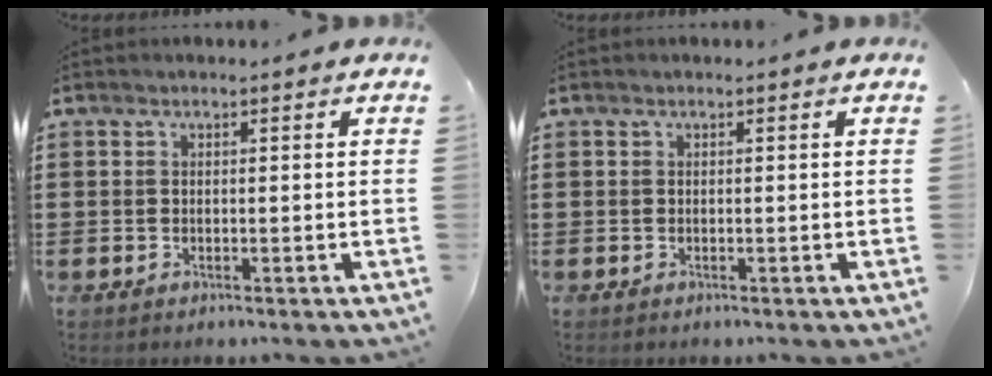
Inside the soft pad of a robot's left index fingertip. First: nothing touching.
{"total": 0.0}